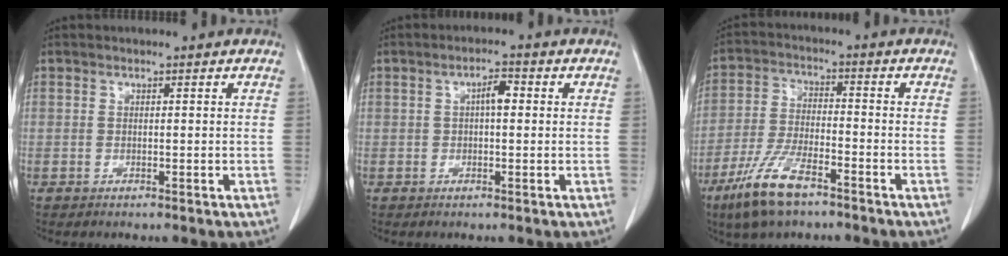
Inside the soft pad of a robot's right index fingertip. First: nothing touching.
{"total": 2.6, "force": [0.4, 0.9, 2.5], "torque": [-0.039, 0.011, 0.005]}
{"total": 10.0, "force": [-6.7, 2.5, 7.1], "torque": [-0.150, -0.018, -0.125]}